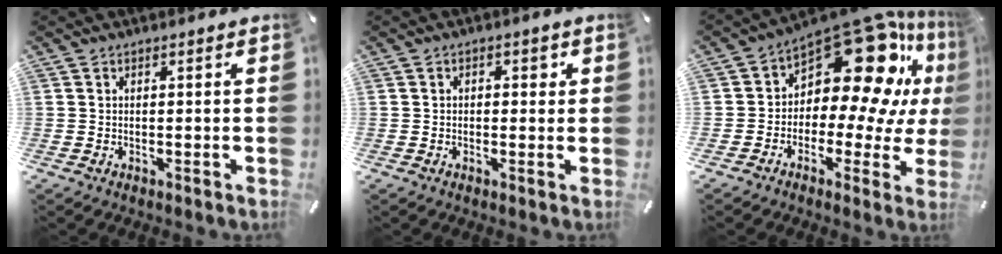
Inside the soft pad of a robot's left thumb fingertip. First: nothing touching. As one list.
[{"total": 1.7, "force": [-0.1, 1.2, 1.1], "torque": [-0.015, 0.006, -0.008]}, {"total": 19.6, "force": [8.8, 10.4, 14.1], "torque": [-0.190, -0.078, 0.146]}]